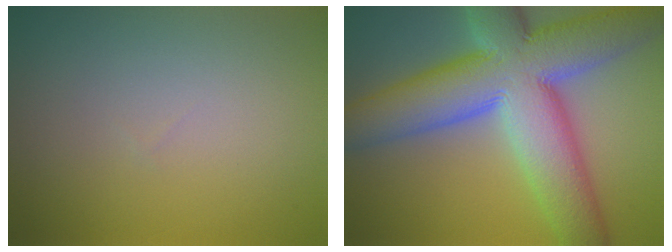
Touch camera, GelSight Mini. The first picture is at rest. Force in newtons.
{"total": 14.4, "press": 14.4, "slide": 1.1}